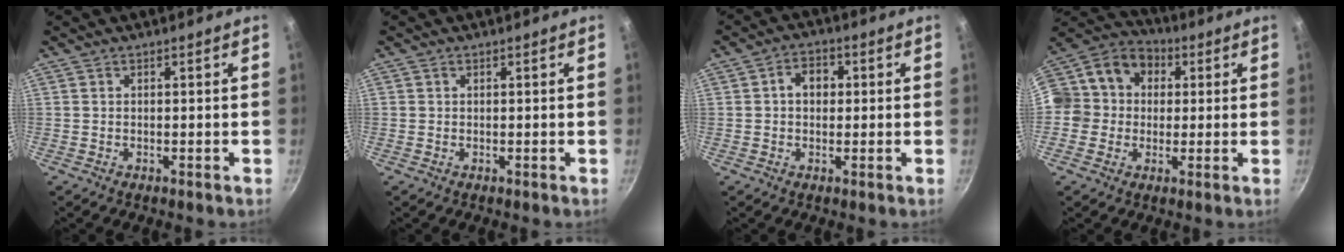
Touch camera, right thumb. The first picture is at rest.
{"total": 0.0}
{"total": 4.9, "force": [0.6, 3.9, 3.0], "torque": [-0.021, 0.010, 0.003]}
{"total": 15.3, "force": [1.6, 13.7, 6.6], "torque": [-0.097, 0.044, 0.006]}